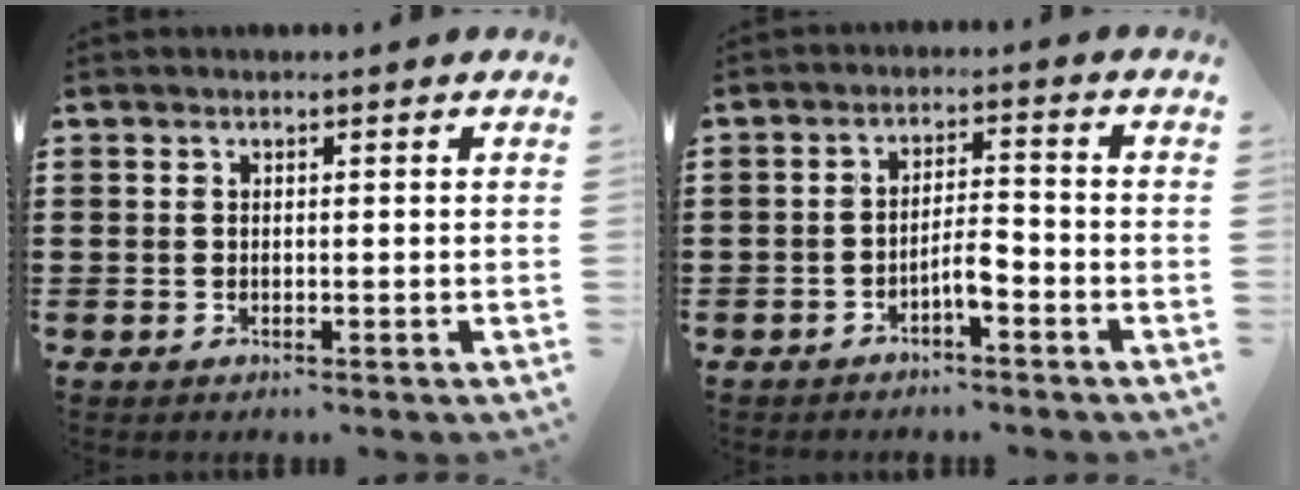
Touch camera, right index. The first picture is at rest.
{"total": 3.8, "force": [-2.2, 0.9, 3.0], "torque": [-0.061, 0.007, -0.045]}